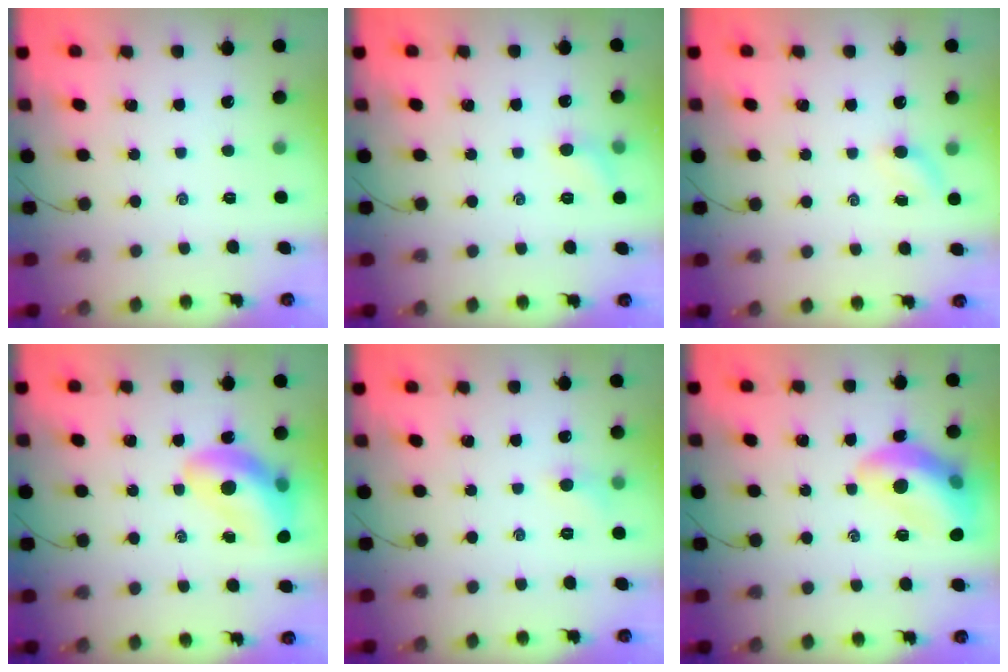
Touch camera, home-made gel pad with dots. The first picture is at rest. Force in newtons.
{"total": 5.6, "press": 5.3, "slide": 1.8}
{"total": 4.1, "press": 3.9, "slide": 1.3}
{"total": 14.8, "press": 14.3, "slide": 3.9}
{"total": 5.2, "press": 5.0, "slide": 1.6}
{"total": 14.4, "press": 14.3, "slide": 1.6}